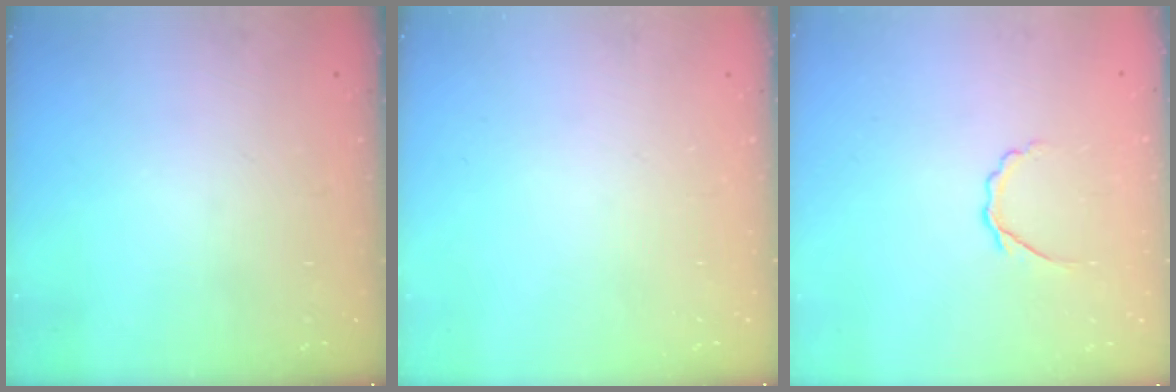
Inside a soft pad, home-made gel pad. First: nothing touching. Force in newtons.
{"total": 0.0}
{"total": 2.8, "press": 2.7, "slide": 0.9}